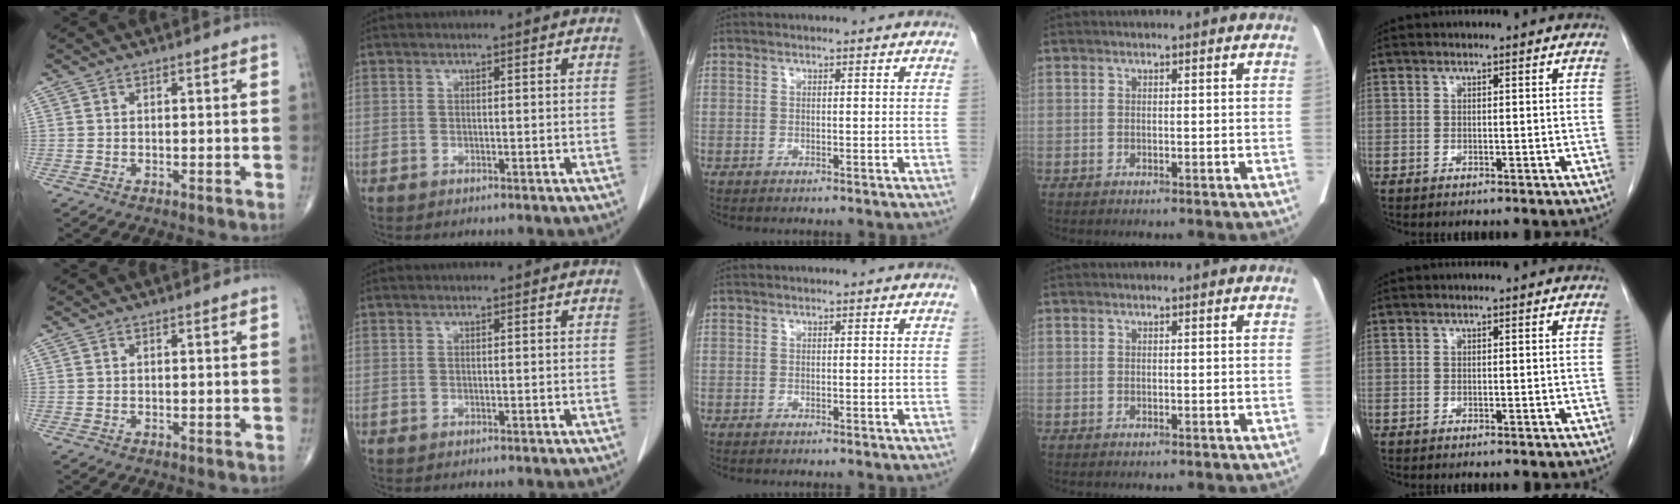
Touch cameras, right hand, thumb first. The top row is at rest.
{}